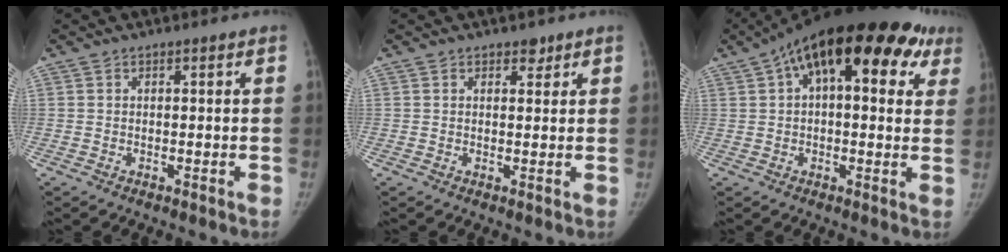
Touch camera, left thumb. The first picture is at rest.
{"total": 1.7, "force": [1.1, 1.1, 0.5], "torque": [0.008, -0.007, 0.014]}
{"total": 25.1, "force": [11.0, 11.7, 19.3], "torque": [-0.265, 0.048, 0.153]}